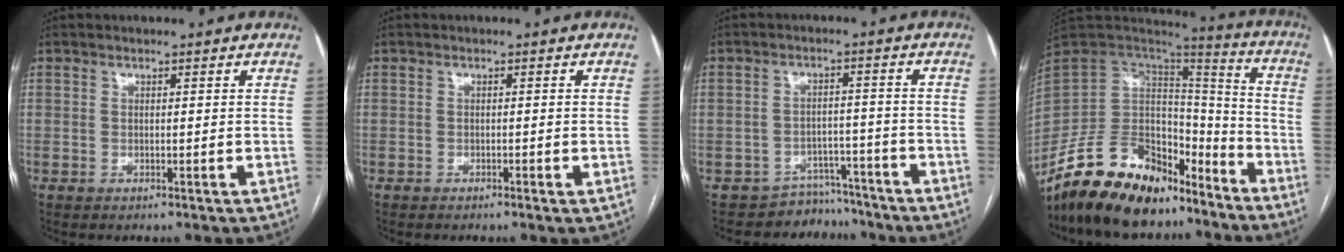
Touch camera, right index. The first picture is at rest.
{"total": 0.7, "force": [-0.5, 0.0, 0.6], "torque": [-0.008, 0.000, -0.008]}
{"total": 5.6, "force": [-4.9, 2.4, -1.3], "torque": [0.029, 0.042, -0.074]}
{"total": 21.6, "force": [-17.0, 9.2, 9.7], "torque": [-0.198, 0.024, -0.295]}